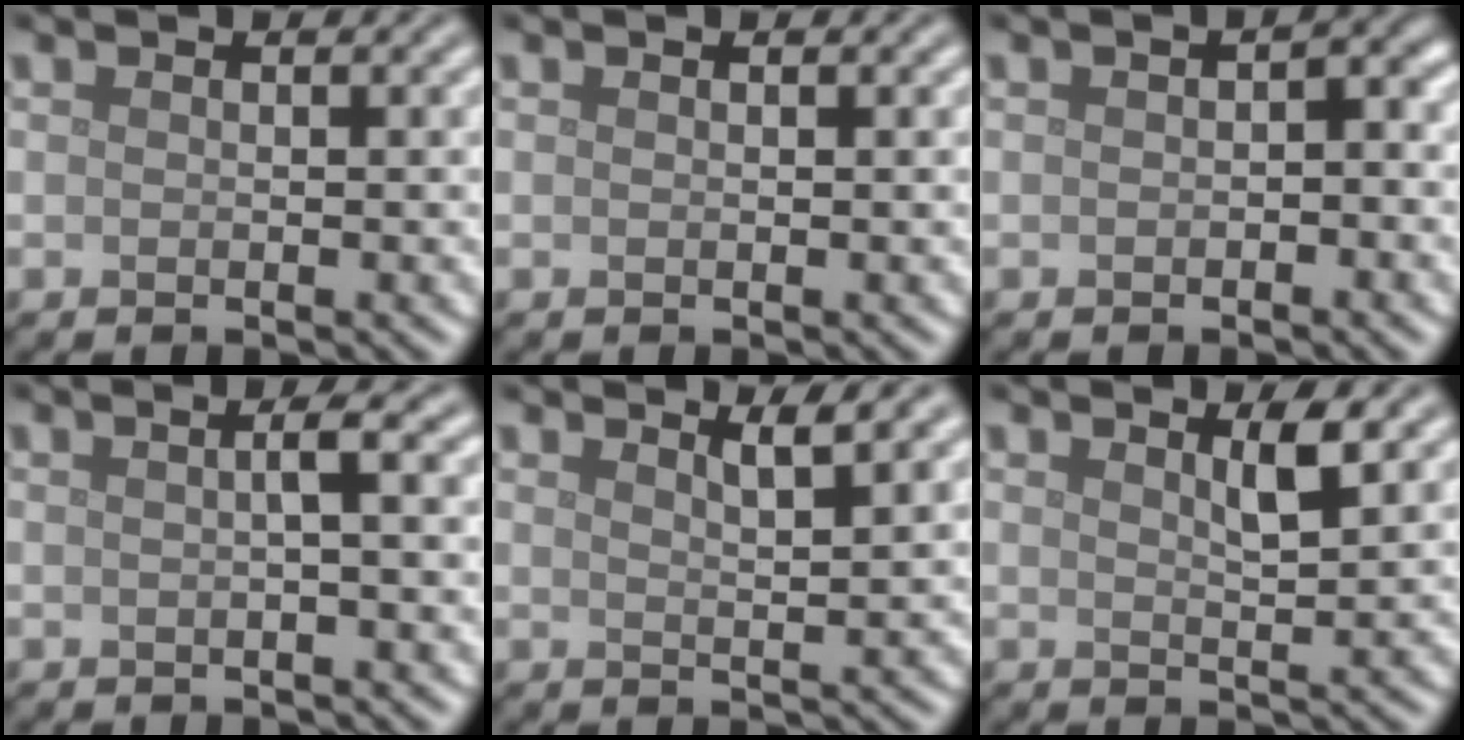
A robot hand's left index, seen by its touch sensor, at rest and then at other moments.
{"total": 0.0}
{"total": 1.7, "force": [-0.1, 0.9, 1.5], "torque": [-0.018, 0.005, -0.002]}
{"total": 2.4, "force": [0.2, 0.6, 2.3], "torque": [-0.031, 0.009, -0.003]}
{"total": 2.4, "force": [1.8, 0.4, 1.5], "torque": [-0.010, 0.004, 0.025]}
{"total": 2.3, "force": [1.4, 0.4, 1.7], "torque": [-0.023, 0.001, 0.020]}